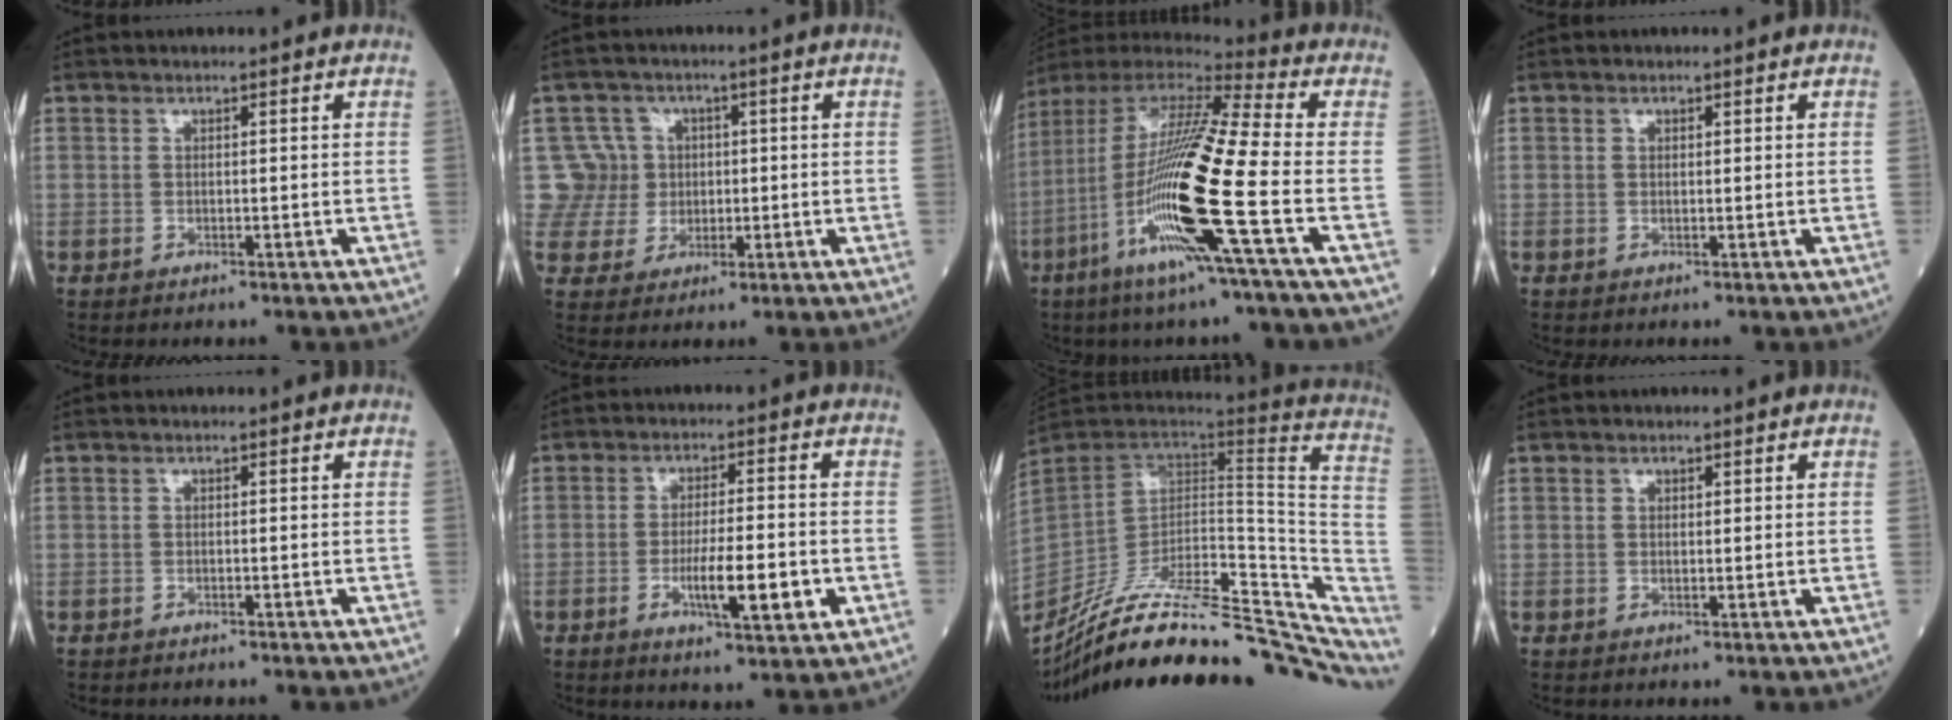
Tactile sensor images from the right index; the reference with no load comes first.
{"total": 7.4, "force": [1.1, 7.3, 0.6], "torque": [-0.017, 0.028, 0.029]}
{"total": 23.1, "force": [-6.9, 0.7, 22.0], "torque": [-0.469, -0.041, -0.143]}
{"total": 0.9, "force": [0.3, 0.7, 0.5], "torque": [-0.019, 0.007, 0.008]}
{"total": 1.5, "force": [-1.0, 0.9, 0.6], "torque": [-0.024, -0.002, -0.013]}
{"total": 8.9, "force": [-2.6, 1.8, 8.4], "torque": [-0.147, -0.004, -0.039]}
{"total": 36.3, "force": [-27.7, 11.2, 20.7], "torque": [-0.294, -0.034, -0.396]}
{"total": 1.2, "force": [0.4, 0.9, 0.7], "torque": [-0.023, 0.008, 0.011]}